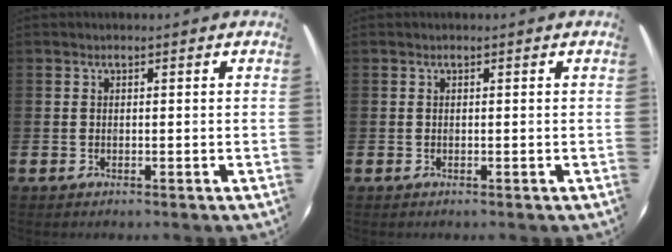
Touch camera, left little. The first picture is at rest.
{"total": 0.0}